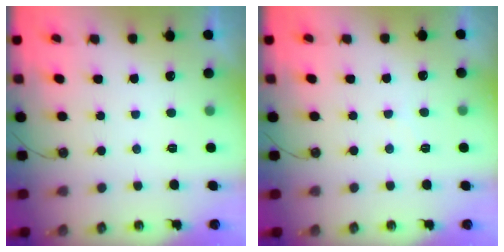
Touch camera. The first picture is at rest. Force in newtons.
{"total": 4.2, "press": 4.1, "slide": 0.7}